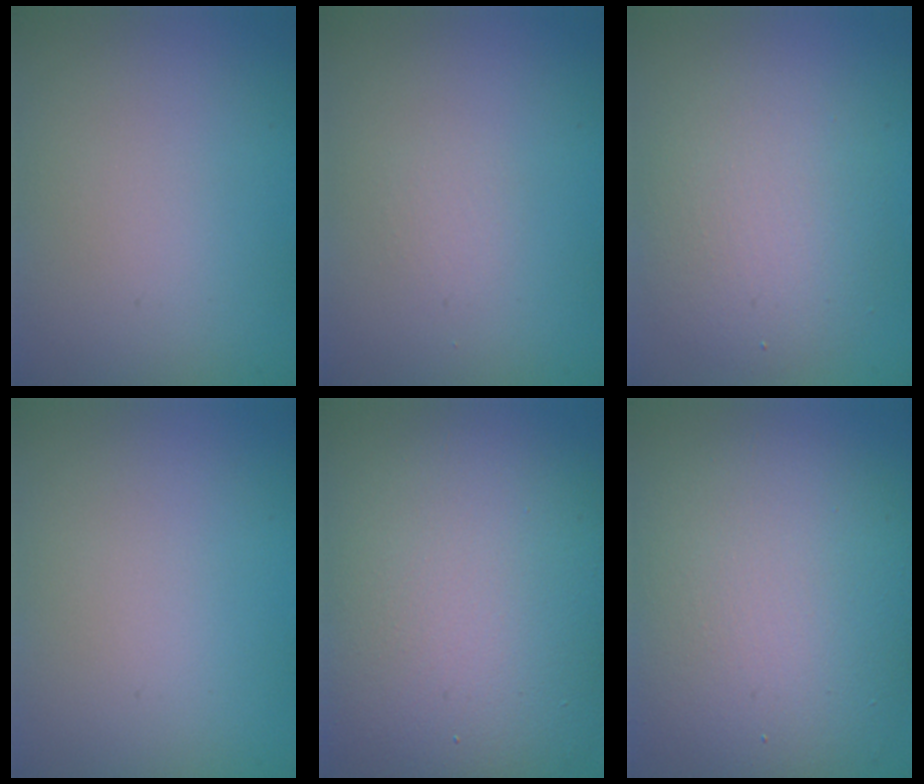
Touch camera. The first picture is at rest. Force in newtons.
{"total": 0.0}
{"total": 4.6, "press": 4.6, "slide": 0.3}
{"total": 0.0}
{"total": 13.9, "press": 13.9, "slide": 0.8}
{"total": 10.4, "press": 10.4, "slide": 0.8}